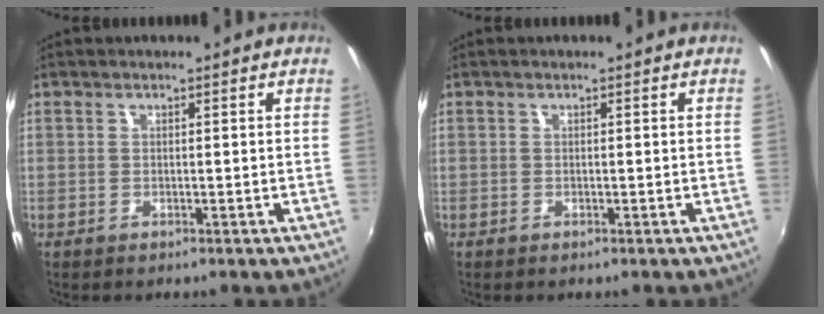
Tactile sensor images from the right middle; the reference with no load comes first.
{"total": 0.0}